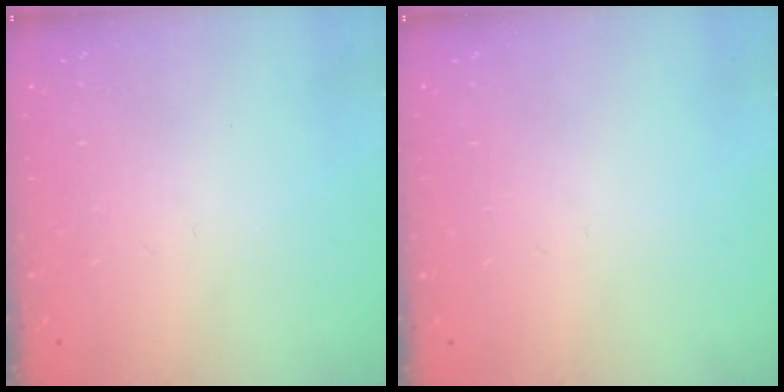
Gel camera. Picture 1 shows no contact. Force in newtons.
{"total": 0.0}